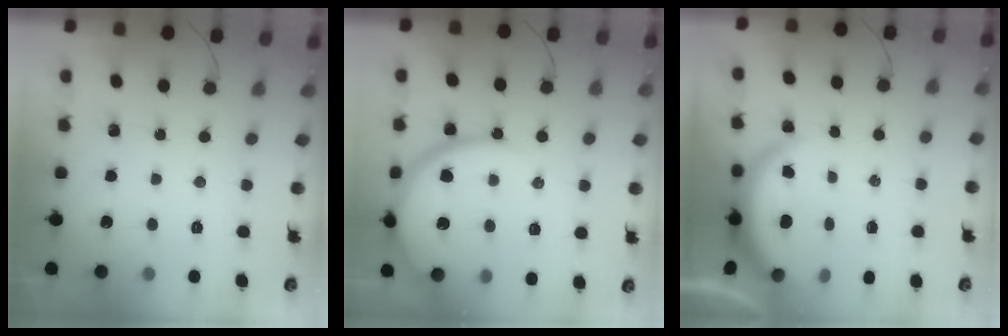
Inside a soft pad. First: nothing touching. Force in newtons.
{"total": 14.8, "press": 14.7, "slide": 1.4}
{"total": 3.9, "press": 3.9, "slide": 0.1}